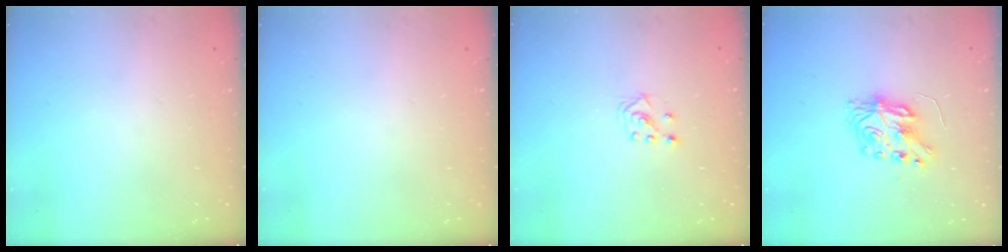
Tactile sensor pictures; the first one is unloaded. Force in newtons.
{"total": 0.0}
{"total": 3.5, "press": 3.4, "slide": 0.9}
{"total": 7.9, "press": 7.9, "slide": 0.2}